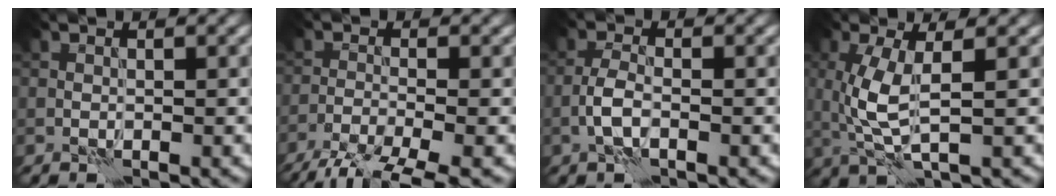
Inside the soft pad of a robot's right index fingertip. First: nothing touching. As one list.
[{"total": 6.4, "force": [-4.7, 1.2, 4.1], "torque": [-0.068, -0.007, -0.095]}, {"total": 2.2, "force": [-0.9, 0.8, 1.8], "torque": [-0.040, 0.007, -0.024]}, {"total": 4.4, "force": [0.4, 1.5, 4.1], "torque": [-0.104, -0.001, 0.011]}]